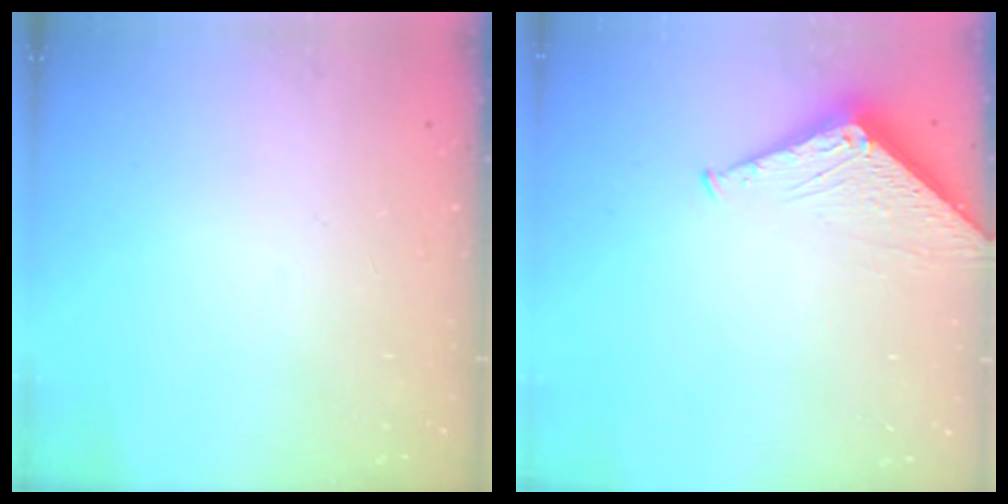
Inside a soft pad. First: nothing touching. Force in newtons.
{"total": 3.5, "press": 3.4, "slide": 0.3}